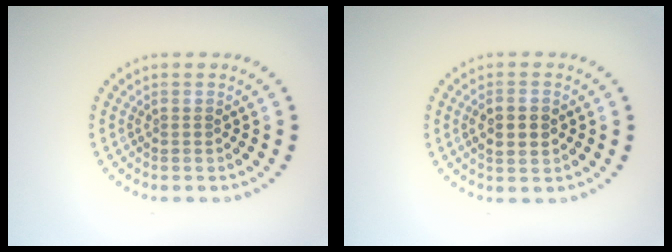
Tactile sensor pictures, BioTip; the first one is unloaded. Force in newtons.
{"total": 2.7, "press": 2.6, "slide": 0.3}